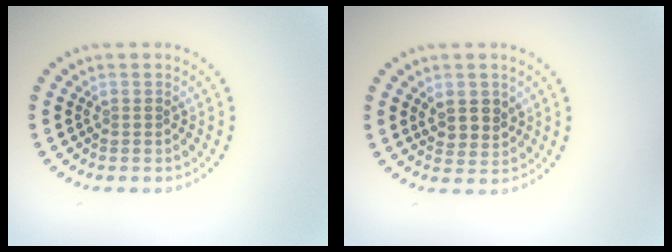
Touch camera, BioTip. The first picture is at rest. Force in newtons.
{"total": 2.4, "press": 2.3, "slide": 0.9}